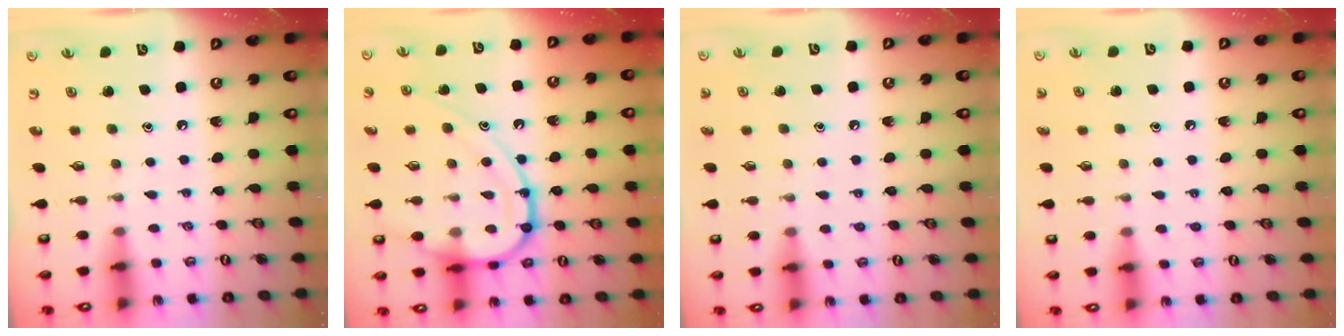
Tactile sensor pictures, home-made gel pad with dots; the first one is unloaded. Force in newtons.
{"total": 14.1, "press": 14.0, "slide": 1.6}
{"total": 2.9, "press": 2.9, "slide": 0.4}
{"total": 2.9, "press": 2.9, "slide": 0.4}